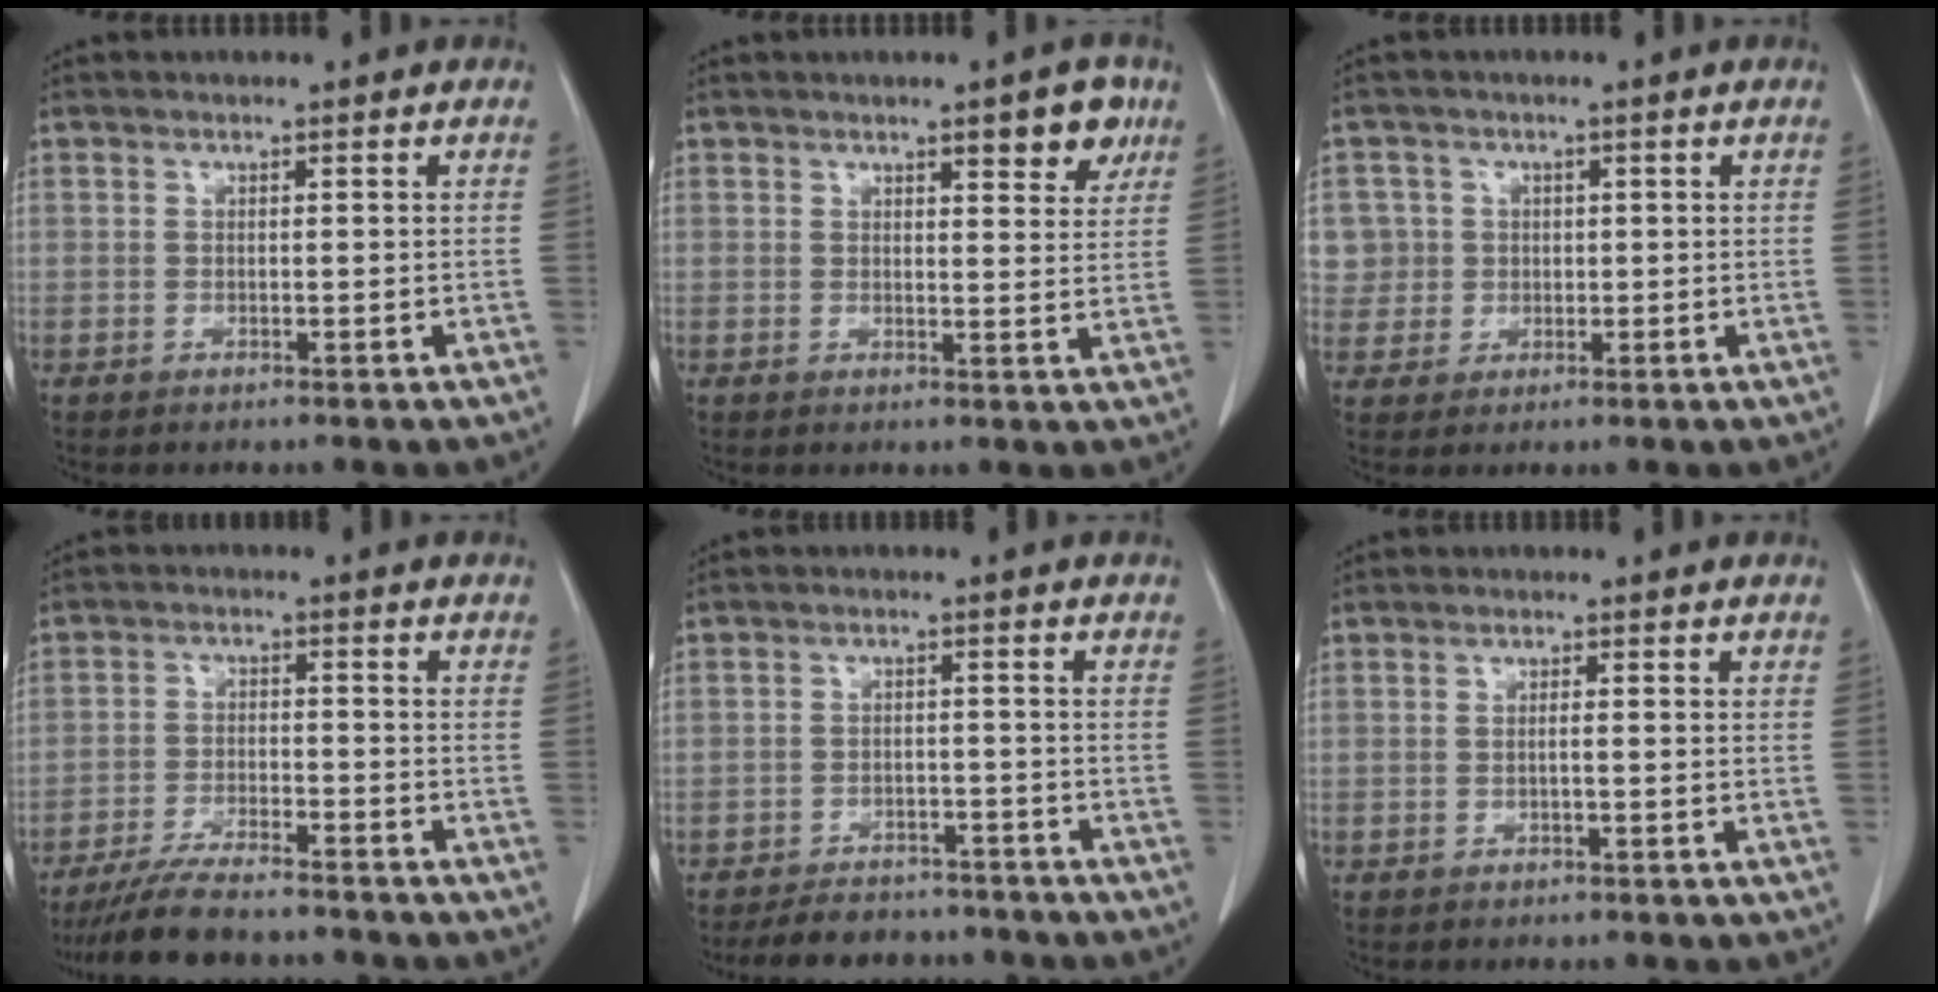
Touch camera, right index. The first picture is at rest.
{"total": 5.1, "force": [3.3, 1.4, 3.8], "torque": [-0.043, -0.003, 0.040]}
{"total": 6.3, "force": [1.0, 6.2, -0.2], "torque": [0.009, 0.026, 0.029]}
{"total": 10.0, "force": [-9.0, 1.4, 4.2], "torque": [-0.070, -0.018, -0.148]}
{"total": 8.7, "force": [-7.9, 3.4, 1.7], "torque": [-0.019, -0.001, -0.104]}
{"total": 0.8, "force": [-0.2, -0.1, 0.7], "torque": [-0.011, 0.002, -0.005]}